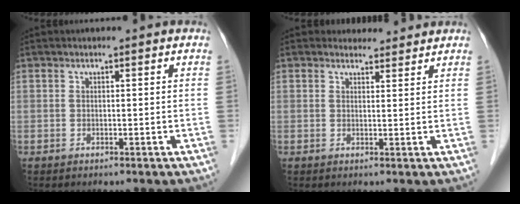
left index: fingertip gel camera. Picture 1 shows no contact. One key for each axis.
{"total": 2.8, "fx": 2.6, "fy": 0.9, "fz": -0.2, "tx": 0.000, "ty": 0.004, "tz": 0.036}